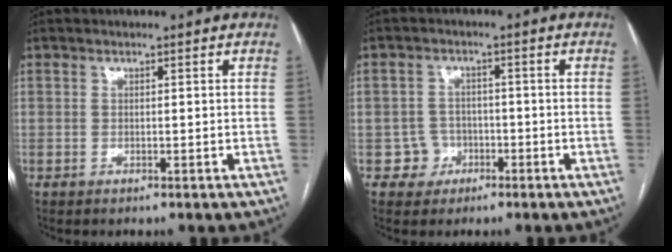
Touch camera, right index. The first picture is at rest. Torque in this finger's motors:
{"motor_torque": [-0.77, 0.30, -0.78, -0.21]}